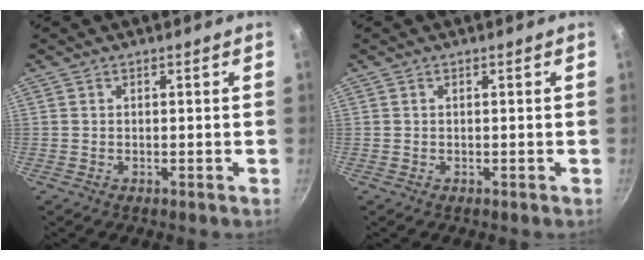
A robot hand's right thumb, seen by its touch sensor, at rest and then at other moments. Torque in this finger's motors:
{"motor_torque": [-0.19, 0.55, -0.47, 0.33, 0.00]}